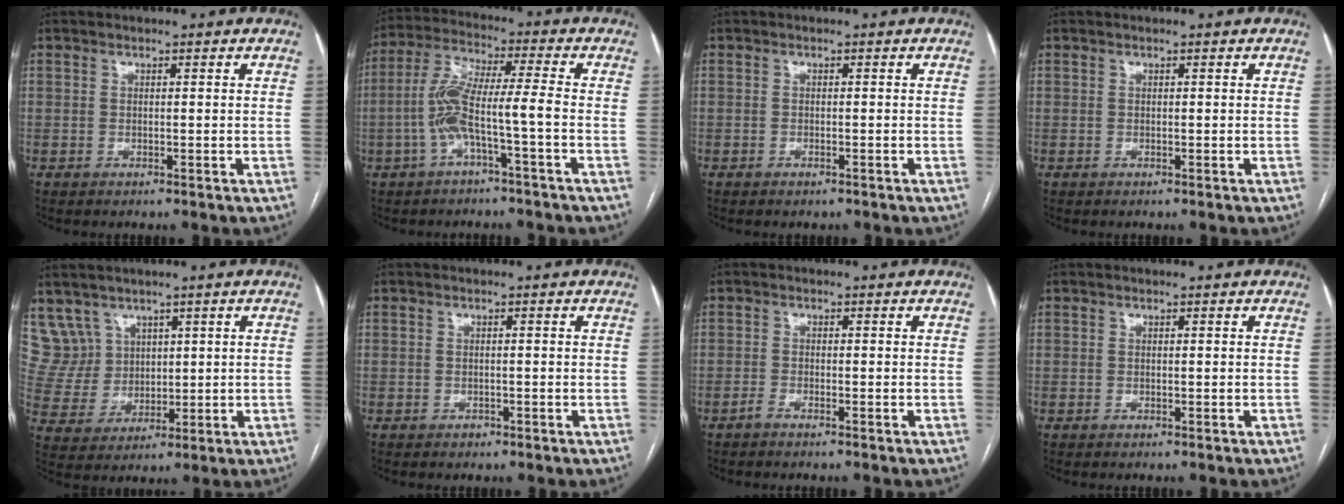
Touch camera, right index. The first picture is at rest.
{"total": 8.5, "force": [-2.6, 0.2, 8.1], "torque": [-0.172, 0.024, -0.054]}
{"total": 0.7, "force": [-0.5, 0.2, 0.3], "torque": [-0.010, -0.001, -0.004]}
{"total": 0.0}
{"total": 7.3, "force": [4.6, 5.6, -0.1], "torque": [-0.006, 0.024, 0.109]}
{"total": 0.7, "force": [-0.5, 0.5, 0.1], "torque": [-0.003, 0.002, -0.007]}
{"total": 1.0, "force": [-0.8, -0.1, 0.5], "torque": [-0.008, 0.001, -0.017]}
{"total": 0.0}